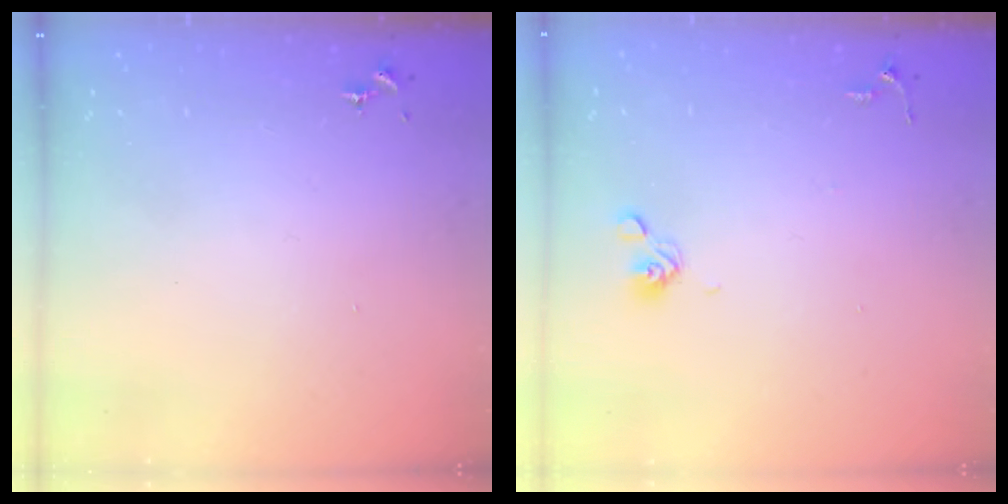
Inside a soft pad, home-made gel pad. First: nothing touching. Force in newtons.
{"total": 6.3, "press": 6.0, "slide": 2.1}